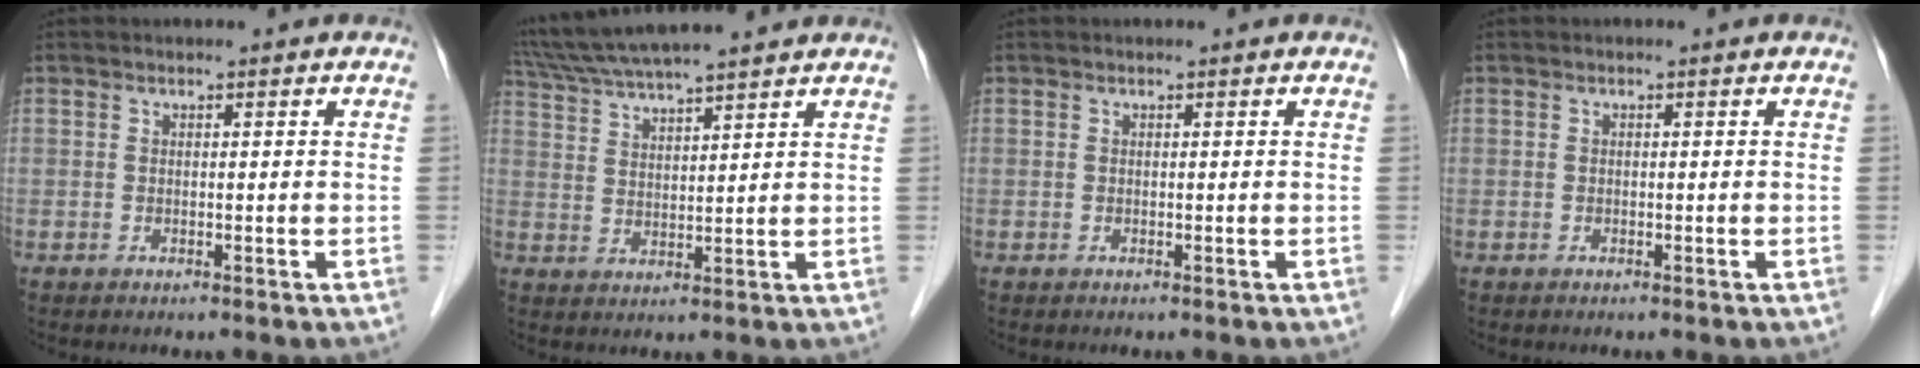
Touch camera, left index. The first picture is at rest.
{"total": 14.2, "force": [12.5, 0.7, 6.7], "torque": [-0.127, 0.037, 0.210]}
{"total": 0.0}
{"total": 0.0}